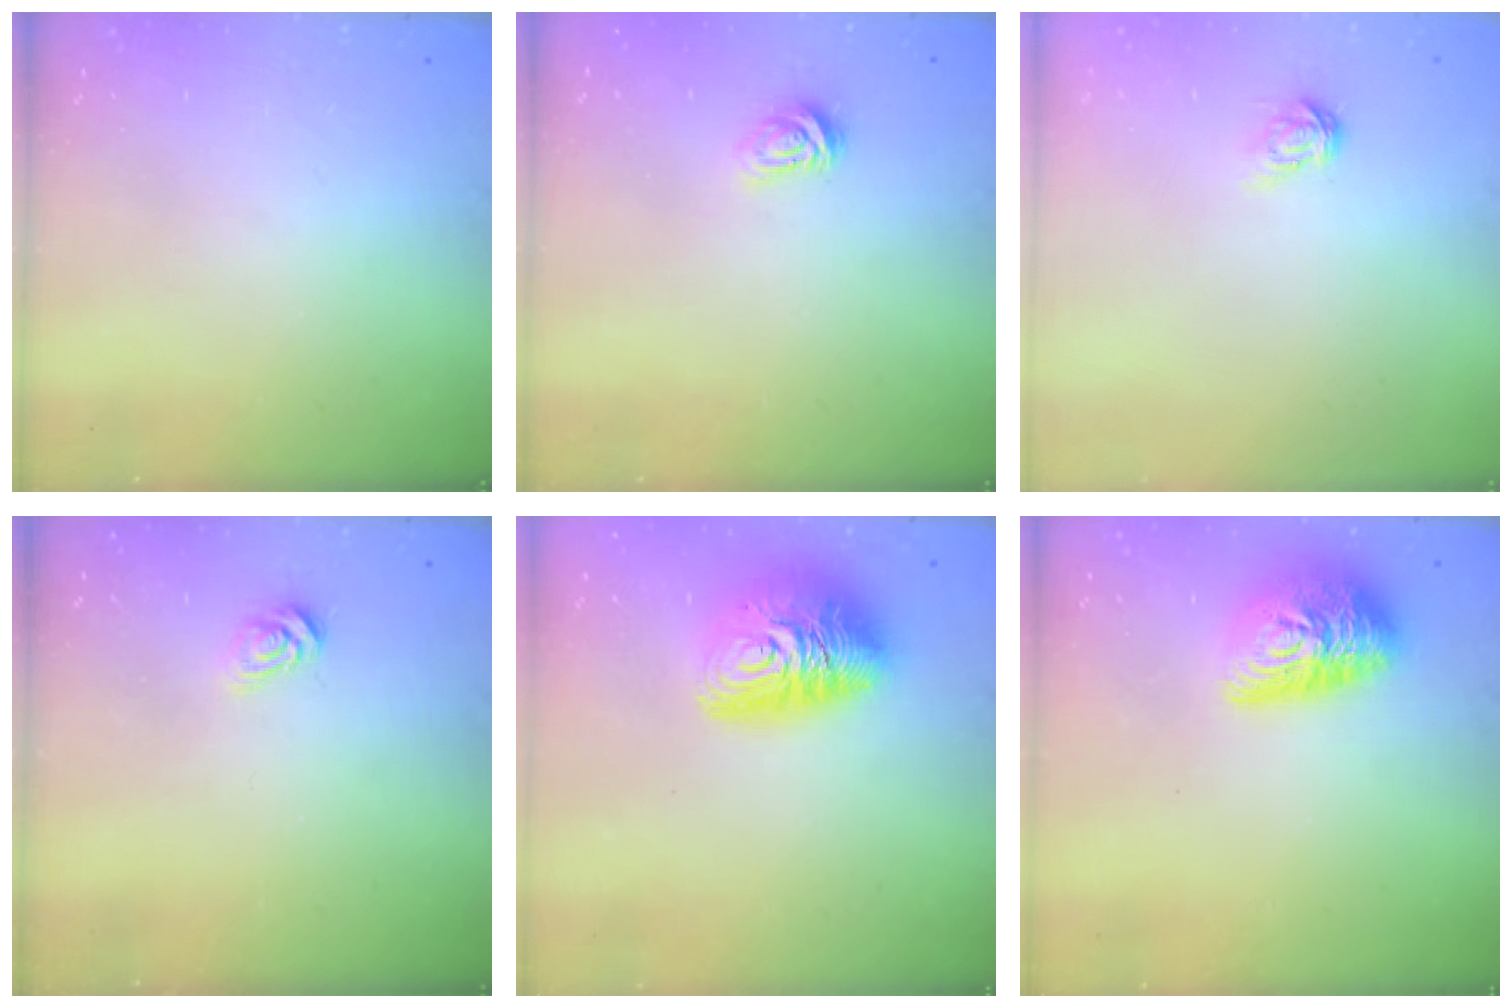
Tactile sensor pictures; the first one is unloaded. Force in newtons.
{"total": 2.9, "press": 2.8, "slide": 0.4}
{"total": 5.5, "press": 5.4, "slide": 0.5}
{"total": 4.2, "press": 4.2, "slide": 0.4}
{"total": 13.9, "press": 13.9, "slide": 1.1}
{"total": 13.2, "press": 13.2, "slide": 1.0}